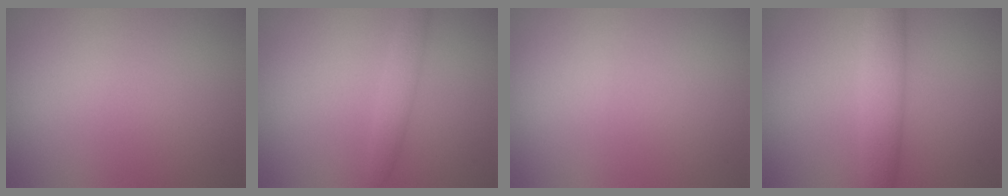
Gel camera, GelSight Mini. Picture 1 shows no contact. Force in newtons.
{"total": 1.9, "press": 1.9, "slide": 0.1}
{"total": 0.0}
{"total": 4.1, "press": 4.1, "slide": 0.1}